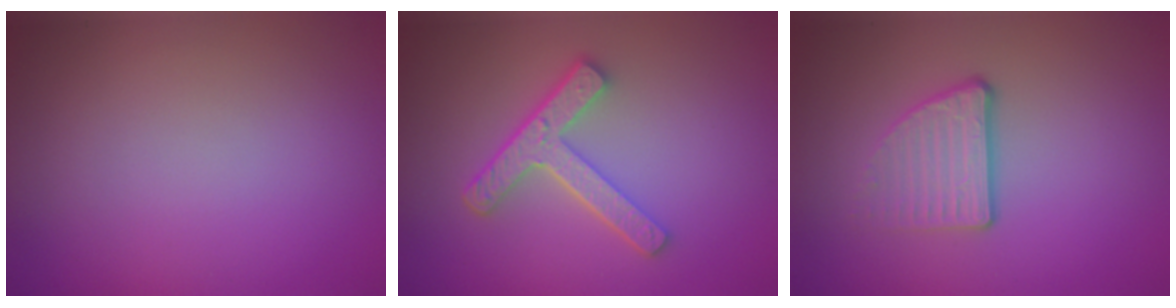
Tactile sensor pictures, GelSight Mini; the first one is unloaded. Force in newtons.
{"total": 4.4, "press": 3.3, "slide": 2.9}
{"total": 3.3, "press": 2.4, "slide": 2.3}